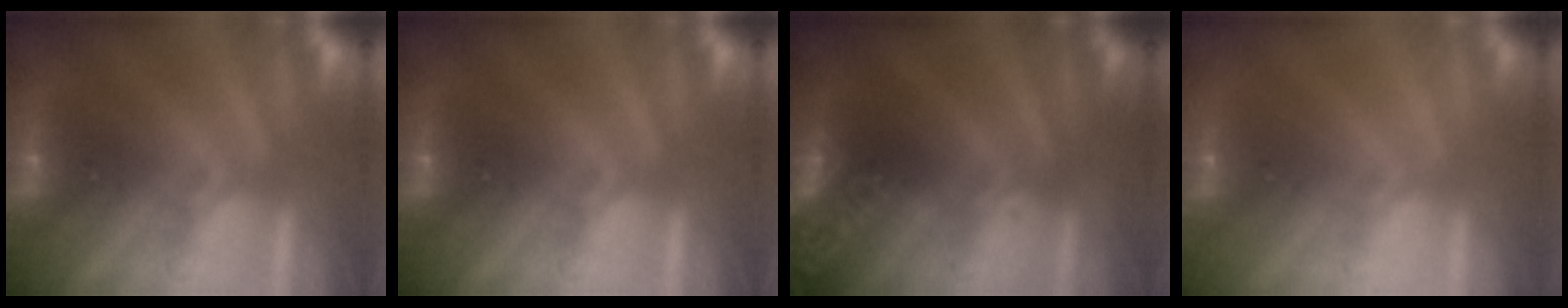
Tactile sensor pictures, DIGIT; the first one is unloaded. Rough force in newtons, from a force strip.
{"total": 0.0}
{"total": 2.8}
{"total": 3.2}